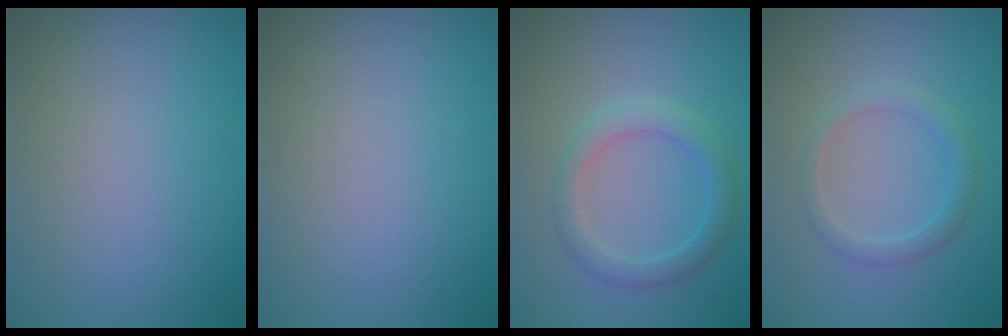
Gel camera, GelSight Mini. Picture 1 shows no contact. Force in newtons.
{"total": 0.0}
{"total": 2.9, "press": 2.9, "slide": 0.1}
{"total": 2.0, "press": 1.9, "slide": 0.1}